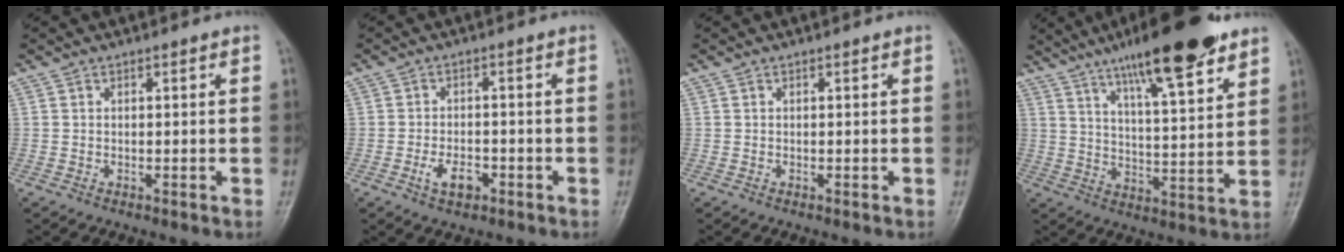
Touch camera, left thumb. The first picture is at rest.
{"total": 4.3, "force": [-2.0, 2.4, 3.0], "torque": [-0.049, 0.011, -0.033]}
{"total": 0.0}
{"total": 17.8, "force": [11.9, 3.7, 12.7], "torque": [-0.177, -0.050, 0.191]}